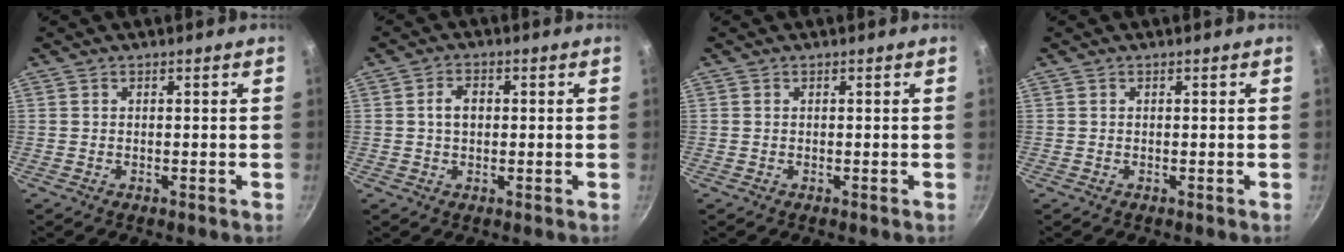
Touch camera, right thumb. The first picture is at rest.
{"total": 3.5, "force": [0.3, 2.5, 2.4], "torque": [-0.028, 0.009, 0.001]}
{"total": 0.0}
{"total": 0.0}